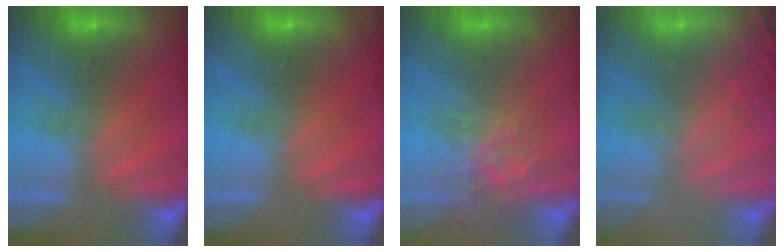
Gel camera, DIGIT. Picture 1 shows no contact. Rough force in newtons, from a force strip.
{"total": 0.0}
{"total": 3.7}
{"total": 6.9}